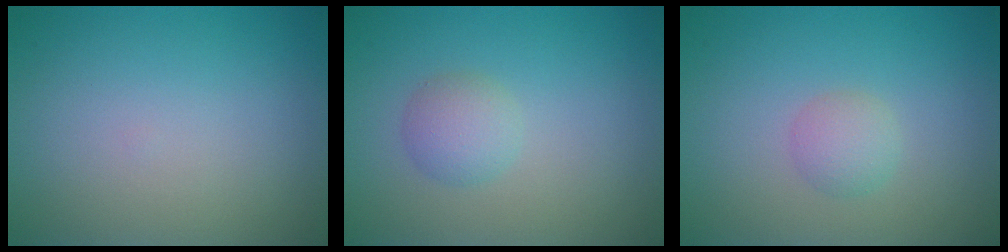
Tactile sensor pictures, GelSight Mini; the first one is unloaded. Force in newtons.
{"total": 2.0, "press": 2.0, "slide": 0.0}
{"total": 1.6, "press": 1.6, "slide": 0.1}